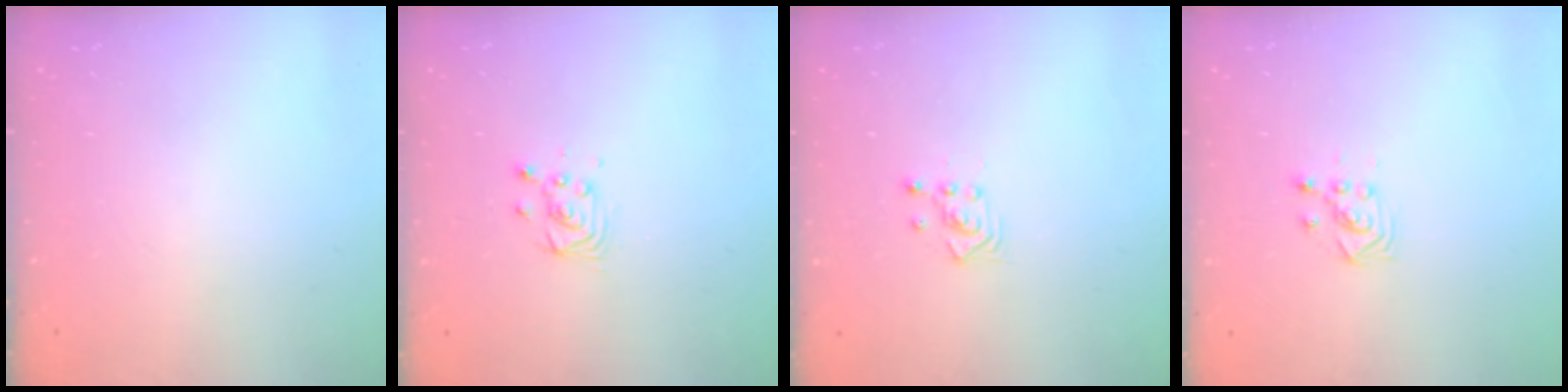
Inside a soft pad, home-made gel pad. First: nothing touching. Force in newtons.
{"total": 3.3, "press": 3.3, "slide": 0.3}
{"total": 2.3, "press": 2.3, "slide": 0.3}
{"total": 2.7, "press": 2.7, "slide": 0.3}